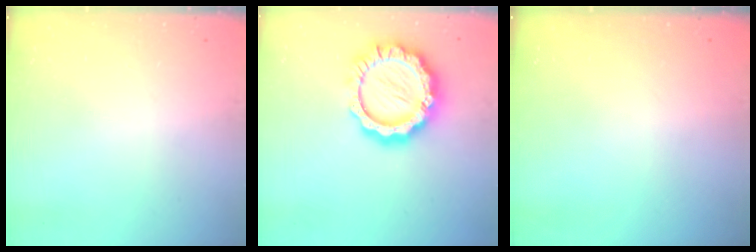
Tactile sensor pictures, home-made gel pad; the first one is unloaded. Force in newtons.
{"total": 17.0, "press": 16.9, "slide": 1.4}
{"total": 0.0}